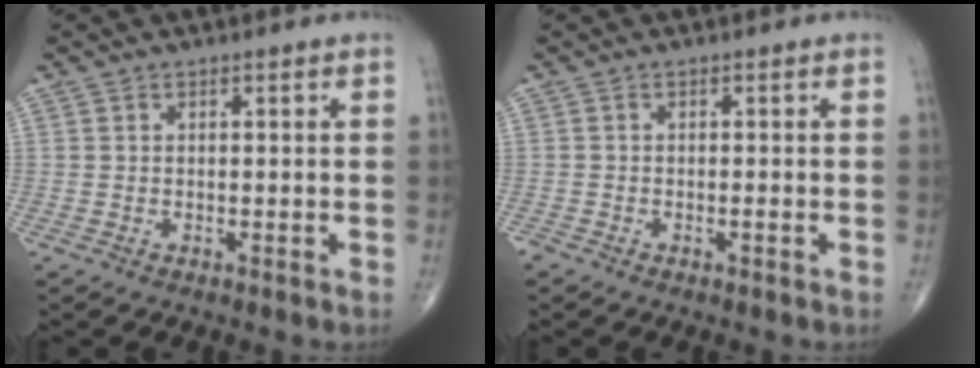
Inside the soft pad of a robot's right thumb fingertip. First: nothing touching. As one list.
[{"total": 0.8, "force": [-0.6, 0.1, 0.5], "torque": [-0.007, 0.002, -0.011]}]